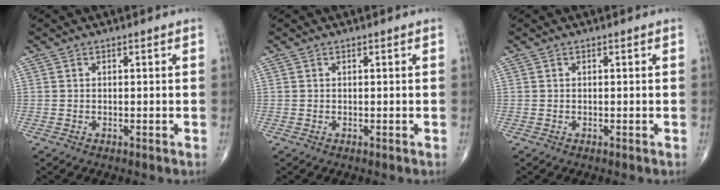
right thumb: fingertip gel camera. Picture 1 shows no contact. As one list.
[{"total": 0.0}, {"total": 0.0}]